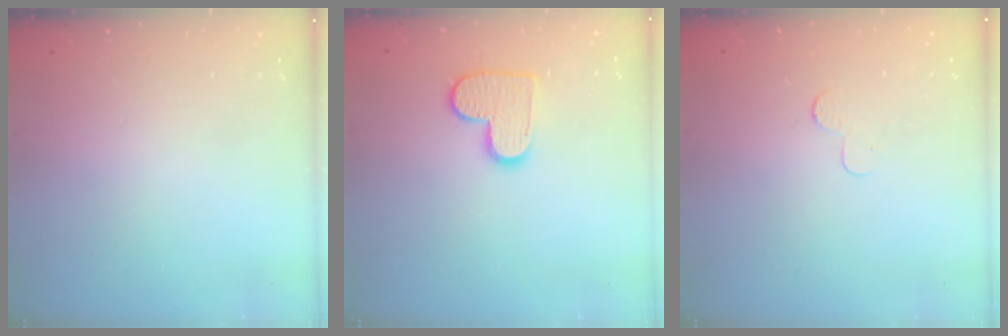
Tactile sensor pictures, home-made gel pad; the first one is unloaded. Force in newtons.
{"total": 10.5, "press": 10.5, "slide": 0.5}
{"total": 2.3, "press": 2.3, "slide": 0.2}